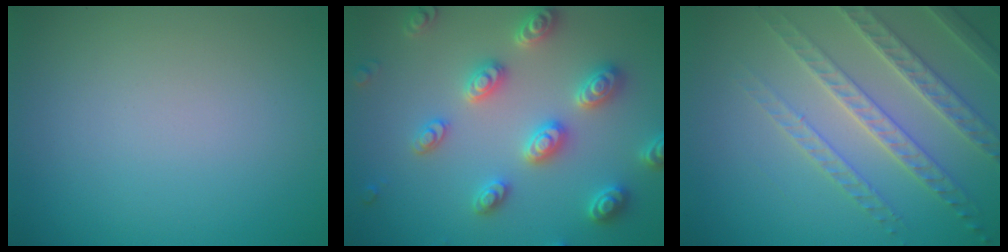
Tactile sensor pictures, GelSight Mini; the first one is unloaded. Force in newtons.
{"total": 5.2, "press": 5.0, "slide": 1.2}
{"total": 4.2, "press": 4.1, "slide": 0.9}